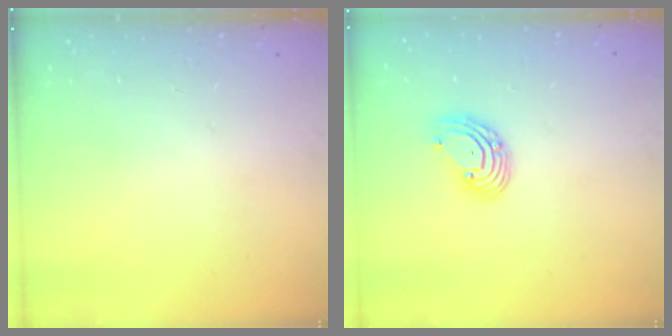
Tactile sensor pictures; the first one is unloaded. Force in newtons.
{"total": 6.5, "press": 6.4, "slide": 0.8}